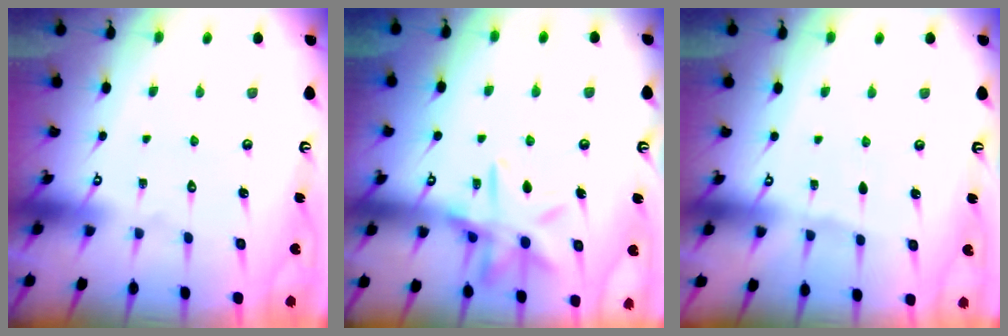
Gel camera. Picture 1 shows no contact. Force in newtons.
{"total": 13.0, "press": 13.0, "slide": 1.0}
{"total": 1.8, "press": 1.8, "slide": 0.3}